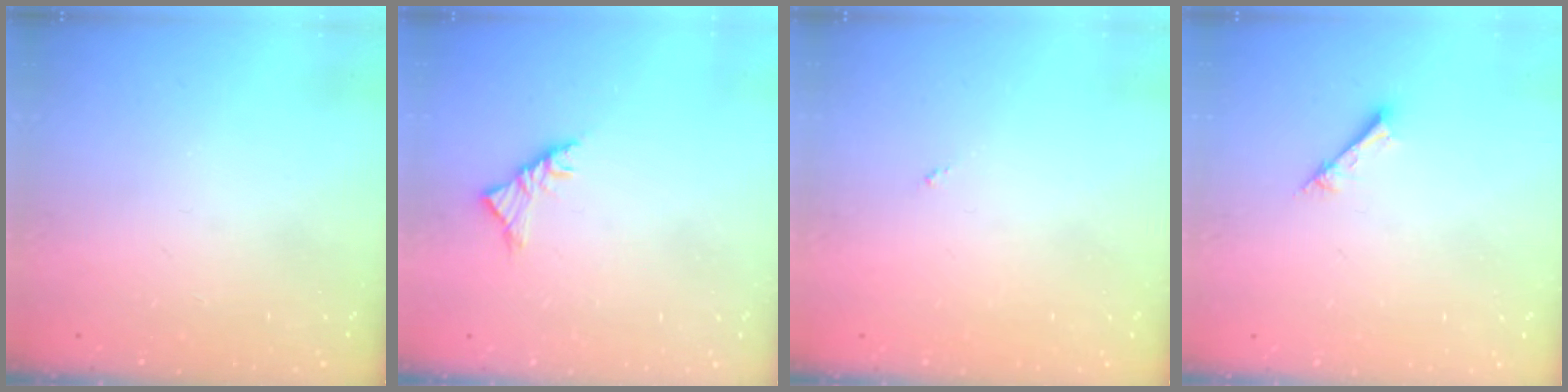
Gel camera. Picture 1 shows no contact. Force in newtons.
{"total": 3.5, "press": 3.4, "slide": 1.0}
{"total": 0.0}
{"total": 1.6, "press": 1.6, "slide": 0.2}